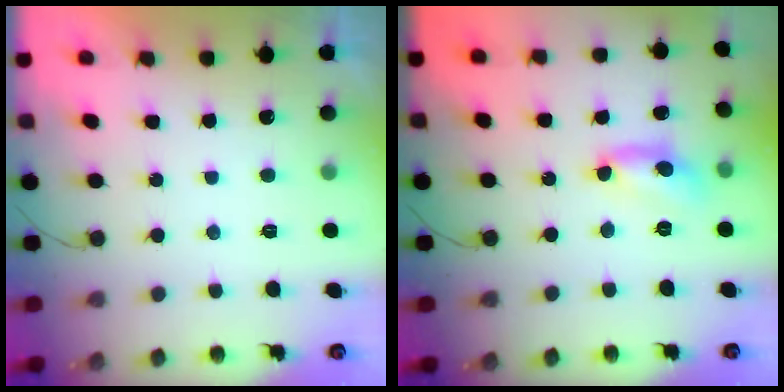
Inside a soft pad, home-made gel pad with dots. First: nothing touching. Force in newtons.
{"total": 9.1, "press": 9.1, "slide": 0.8}